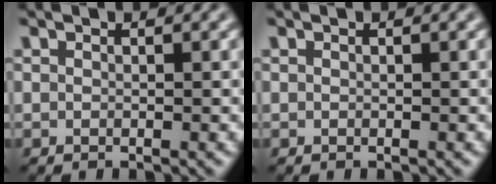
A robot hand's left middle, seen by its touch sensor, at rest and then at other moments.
{"total": 0.0}